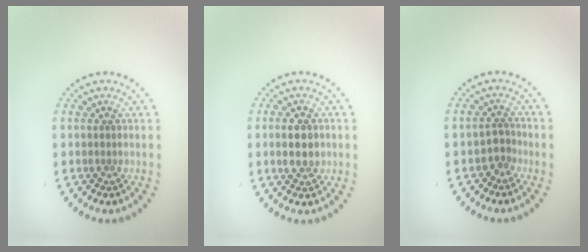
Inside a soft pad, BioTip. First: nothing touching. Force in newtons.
{"total": 2.8, "press": 2.8, "slide": 0.1}
{"total": 1.4, "press": 1.1, "slide": 0.9}